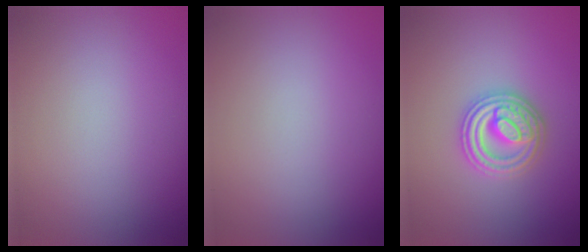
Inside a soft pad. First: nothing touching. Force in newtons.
{"total": 0.0}
{"total": 4.8, "press": 4.7, "slide": 0.6}